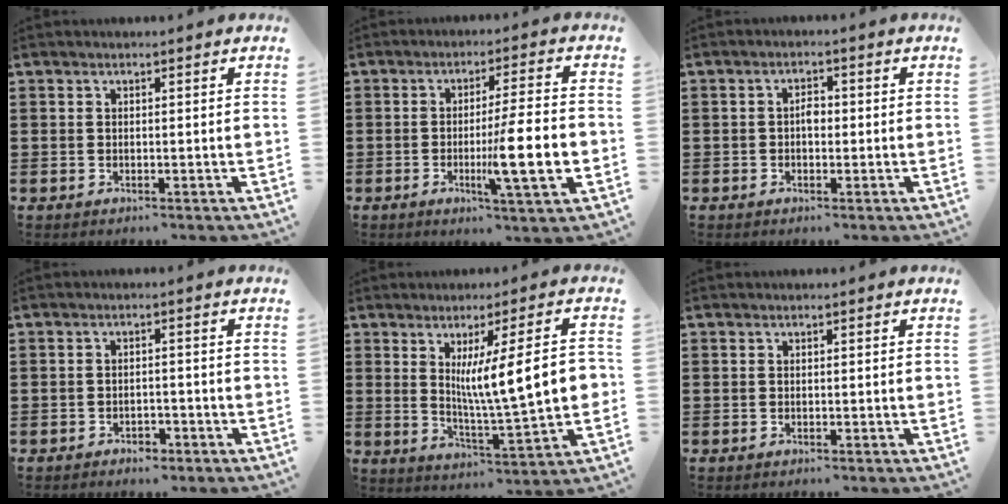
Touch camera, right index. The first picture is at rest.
{"total": 11.0, "force": [-2.6, 1.0, 10.7], "torque": [-0.166, -0.014, -0.047]}
{"total": 2.0, "force": [-0.2, 1.1, 1.7], "torque": [-0.032, 0.005, -0.005]}
{"total": 1.8, "force": [-1.6, 0.5, 0.3], "torque": [-0.013, -0.002, -0.035]}
{"total": 11.3, "force": [1.9, 1.5, 11.1], "torque": [-0.185, -0.007, 0.028]}
{"total": 0.0}